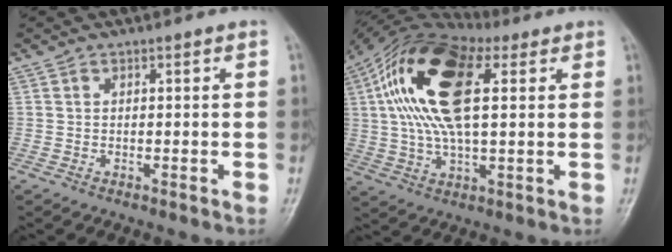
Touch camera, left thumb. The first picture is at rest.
{"total": 20.2, "force": [5.2, 9.3, 17.2], "torque": [-0.341, 0.018, 0.084]}